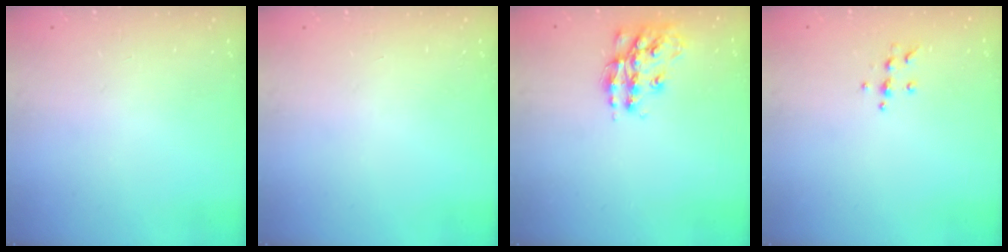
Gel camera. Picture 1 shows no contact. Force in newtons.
{"total": 0.0}
{"total": 14.2, "press": 14.2, "slide": 0.9}
{"total": 5.0, "press": 4.9, "slide": 0.5}